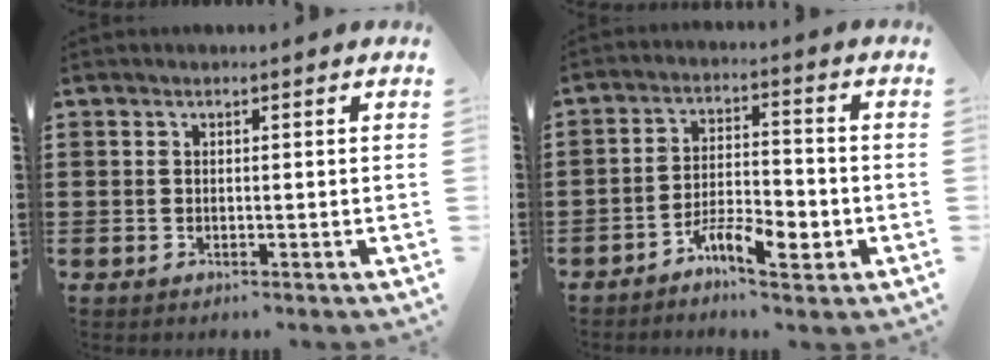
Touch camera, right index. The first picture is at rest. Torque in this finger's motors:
{"motor_torque": [0.32, -0.31, 0.16, 0.13]}